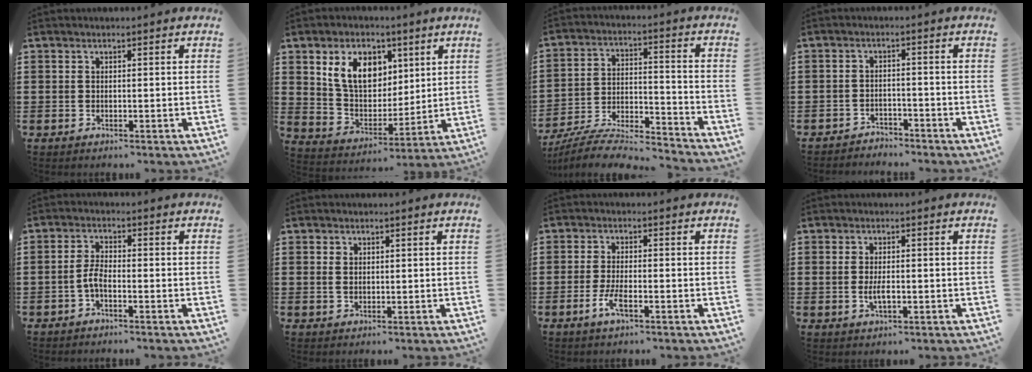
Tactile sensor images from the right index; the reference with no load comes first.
{"total": 9.3, "force": [4.1, 6.4, 5.4], "torque": [-0.119, 0.012, 0.075]}
{"total": 7.3, "force": [-6.9, 0.7, 2.5], "torque": [-0.051, -0.003, -0.137]}
{"total": 2.6, "force": [-2.5, 0.5, -0.1], "torque": [-0.007, 0.002, -0.055]}
{"total": 3.1, "force": [-1.2, 0.9, 2.7], "torque": [-0.063, -0.001, -0.027]}
{"total": 1.2, "force": [0.2, 0.9, 0.7], "torque": [-0.017, 0.005, 0.002]}
{"total": 3.3, "force": [-1.6, 0.8, 2.8], "torque": [-0.066, -0.006, -0.036]}
{"total": 3.0, "force": [-0.5, 1.3, 2.6], "torque": [-0.058, -0.001, -0.011]}